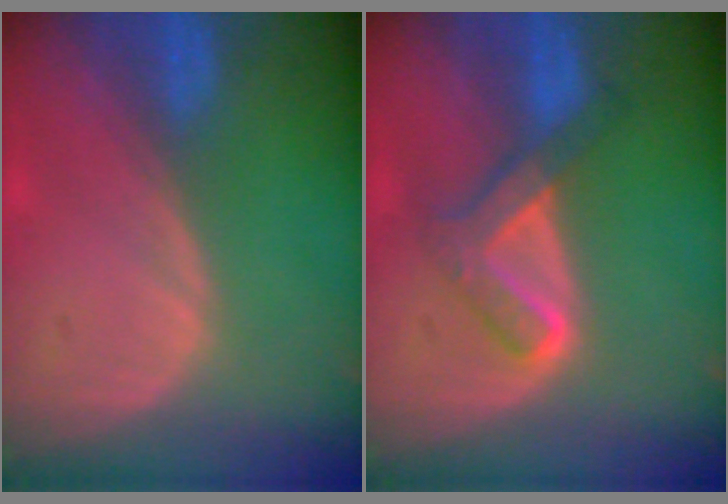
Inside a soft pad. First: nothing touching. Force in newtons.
{"total": 5.7, "press": 5.6, "slide": 1.0}